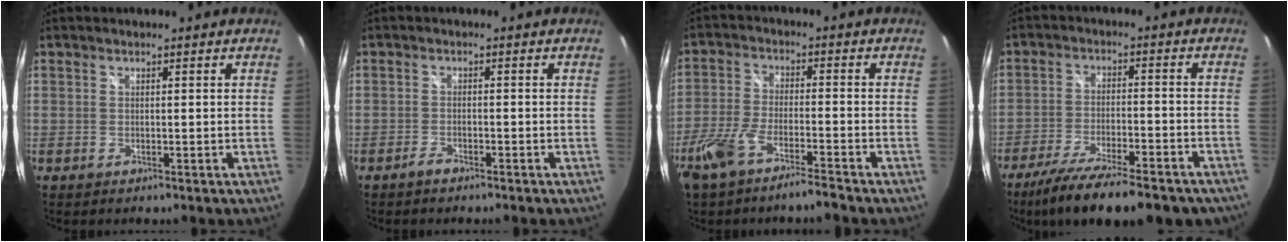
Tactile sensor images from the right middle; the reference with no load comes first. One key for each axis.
{"total": 1.8, "fx": -1.6, "fy": 0.5, "fz": 0.6, "tx": -0.018, "ty": 0.000, "tz": -0.033}
{"total": 8.2, "fx": -6.2, "fy": 1.4, "fz": 5.1, "tx": -0.125, "ty": -0.008, "tz": -0.120}
{"total": 20.8, "fx": -16.7, "fy": 5.4, "fz": 11.3, "tx": -0.204, "ty": -0.045, "tz": -0.243}